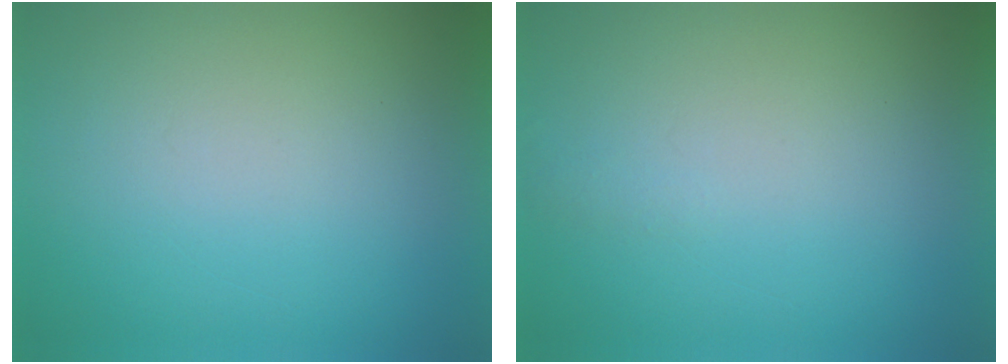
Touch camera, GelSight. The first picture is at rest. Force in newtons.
{"total": 1.1}